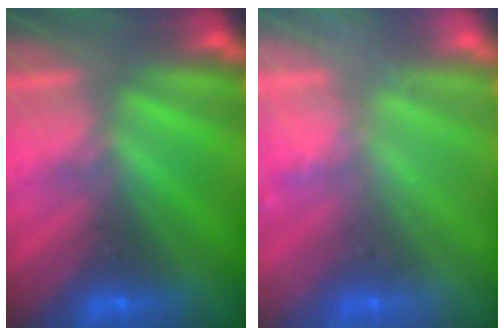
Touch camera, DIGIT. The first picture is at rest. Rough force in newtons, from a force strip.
{"total": 2.4}